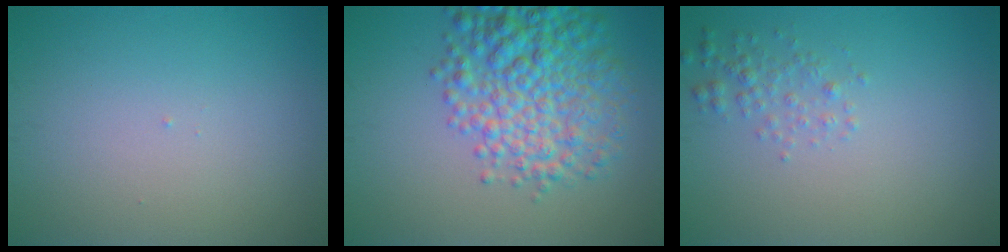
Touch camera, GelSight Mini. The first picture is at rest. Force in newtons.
{"total": 7.5, "press": 7.5, "slide": 0.2}
{"total": 1.5, "press": 1.5, "slide": 0.0}